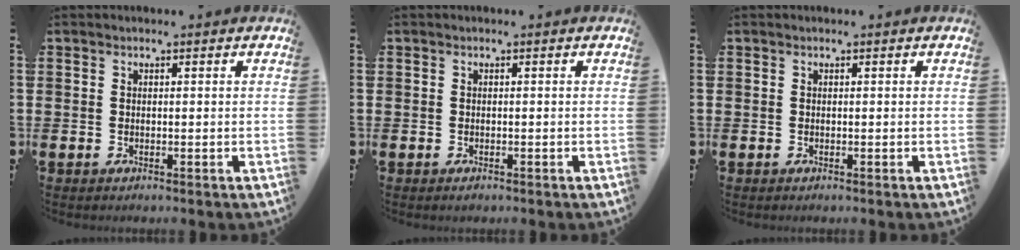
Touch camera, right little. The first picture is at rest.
{"total": 0.0}
{"total": 0.0}